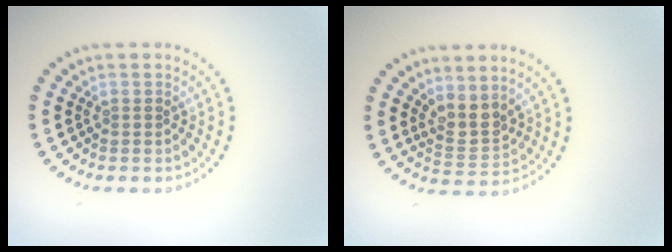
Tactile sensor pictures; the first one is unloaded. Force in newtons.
{"total": 2.6, "press": 2.1, "slide": 1.7}